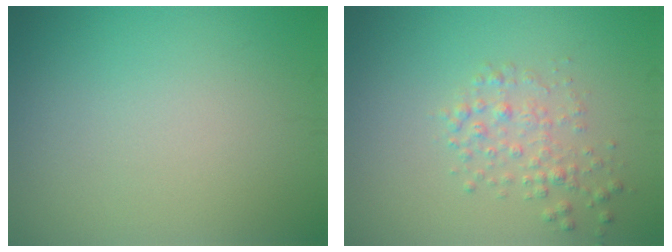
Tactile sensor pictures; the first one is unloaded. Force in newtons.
{"total": 2.1, "press": 2.1, "slide": 0.1}